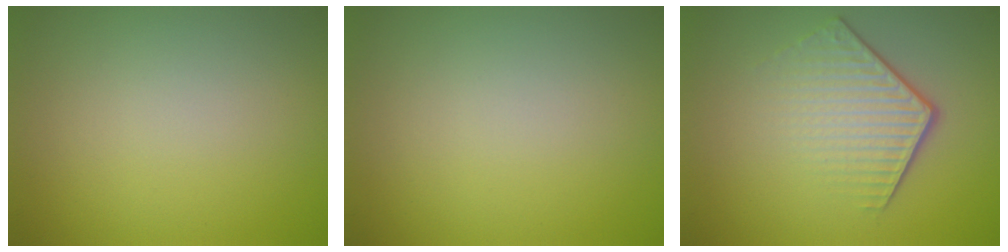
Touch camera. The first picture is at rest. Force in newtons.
{"total": 0.0}
{"total": 4.3, "press": 2.8, "slide": 3.3}